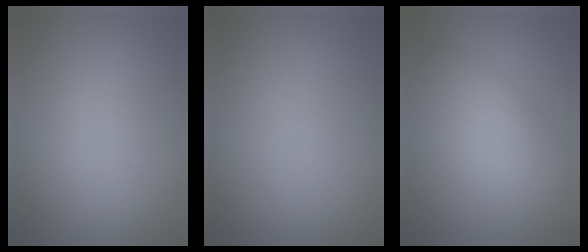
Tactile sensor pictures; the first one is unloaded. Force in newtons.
{"total": 0.0}
{"total": 5.2, "press": 5.2, "slide": 0.3}